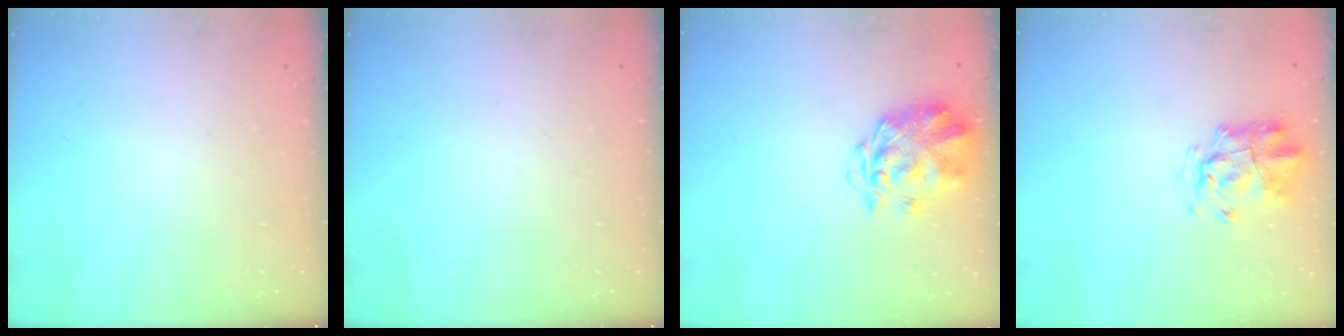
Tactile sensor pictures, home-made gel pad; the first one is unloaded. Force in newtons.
{"total": 0.0}
{"total": 3.2, "press": 2.8, "slide": 1.5}
{"total": 3.3, "press": 3.0, "slide": 1.5}